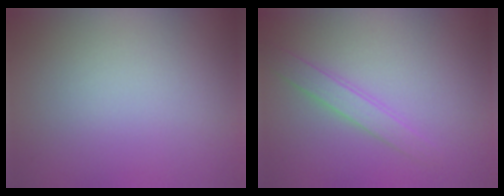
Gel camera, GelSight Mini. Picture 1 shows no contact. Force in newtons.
{"total": 2.0, "press": 2.0, "slide": 0.1}